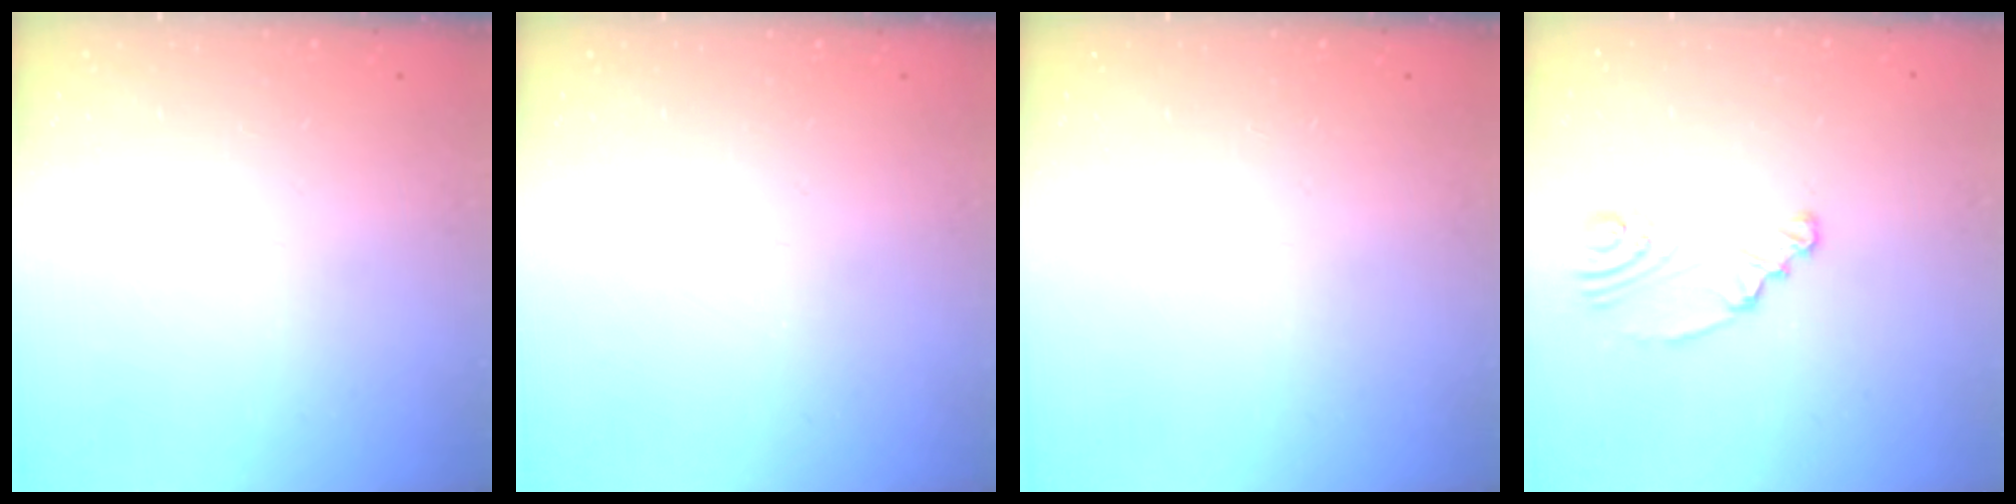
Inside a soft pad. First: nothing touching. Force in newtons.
{"total": 0.0}
{"total": 0.0}
{"total": 2.7, "press": 2.7, "slide": 0.3}